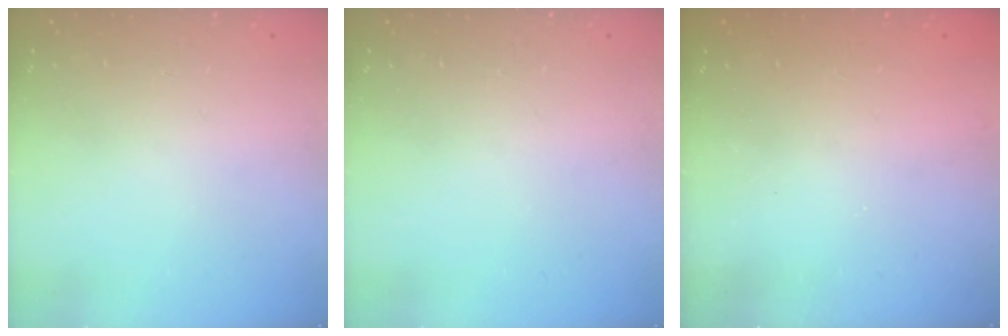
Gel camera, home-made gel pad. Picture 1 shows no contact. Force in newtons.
{"total": 0.0}
{"total": 2.4, "press": 2.3, "slide": 0.8}